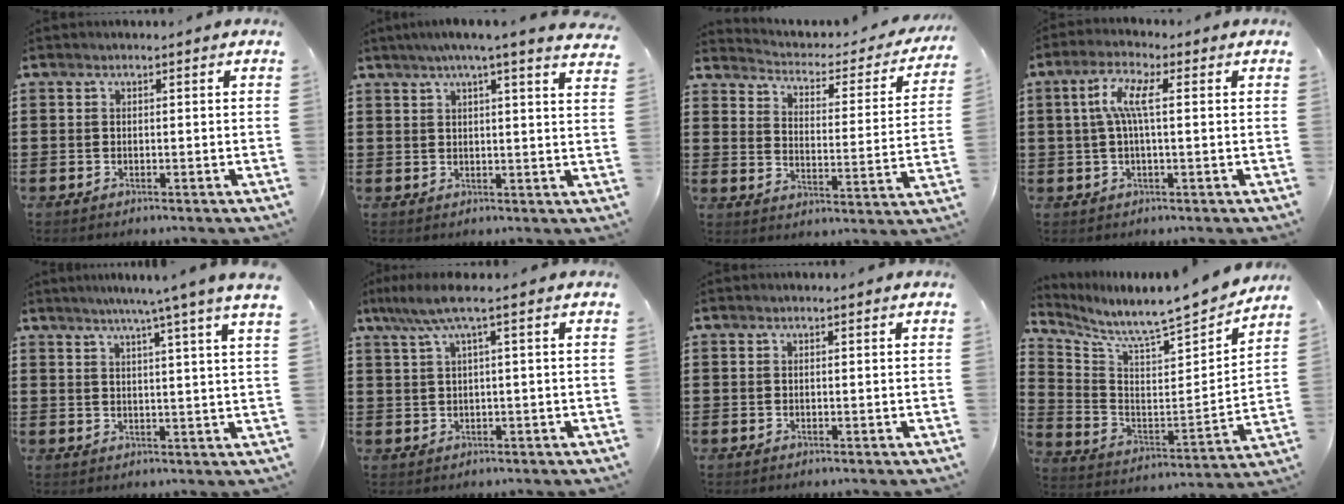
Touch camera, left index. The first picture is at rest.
{"total": 4.3, "force": [3.3, -0.6, 2.6], "torque": [-0.060, -0.012, 0.056]}
{"total": 2.2, "force": [2.0, 0.6, 0.7], "torque": [-0.032, -0.021, 0.023]}
{"total": 6.1, "force": [0.7, 1.8, 5.7], "torque": [-0.133, 0.004, 0.003]}
{"total": 5.2, "force": [3.9, -1.6, 3.1], "torque": [-0.069, -0.016, 0.062]}
{"total": 4.3, "force": [1.2, 0.1, 4.1], "torque": [-0.089, -0.003, 0.015]}
{"total": 0.0}
{"total": 7.3, "force": [7.1, 0.1, 1.7], "torque": [-0.066, -0.071, 0.110]}